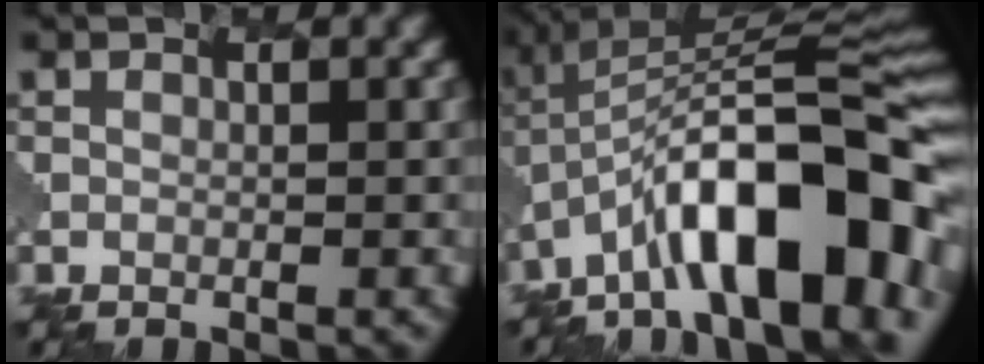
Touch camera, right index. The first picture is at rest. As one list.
[{"total": 14.1, "force": [-6.3, 4.7, 11.7], "torque": [-0.172, 0.016, -0.106]}]